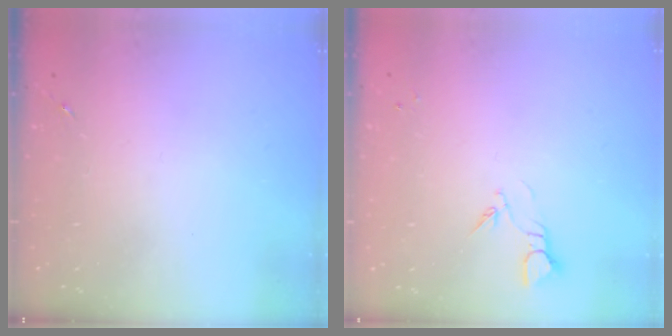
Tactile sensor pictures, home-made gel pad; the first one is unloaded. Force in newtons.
{"total": 3.2, "press": 3.1, "slide": 0.3}